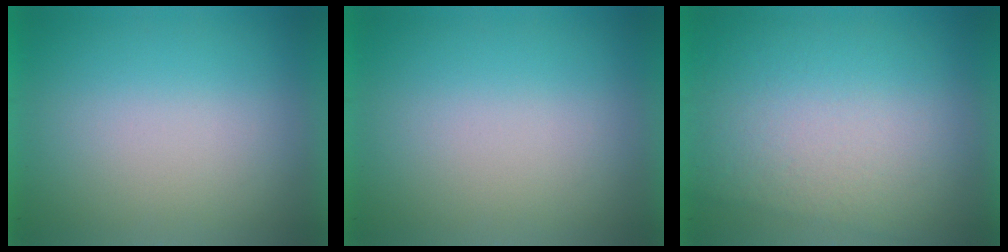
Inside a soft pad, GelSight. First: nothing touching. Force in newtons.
{"total": 0.0}
{"total": 3.1}